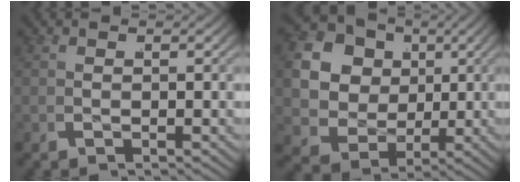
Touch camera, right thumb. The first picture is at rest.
{"total": 15.1, "force": [1.5, 12.8, 7.9], "torque": [-0.193, -0.034, 0.020]}